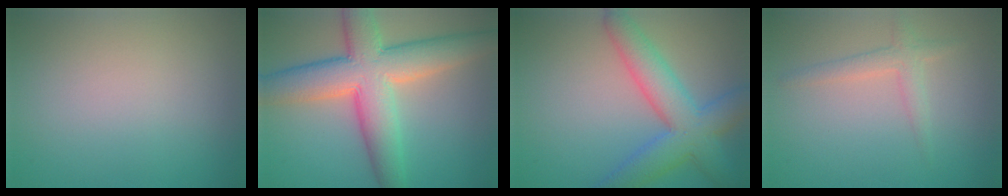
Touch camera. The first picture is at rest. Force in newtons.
{"total": 9.7, "press": 9.7, "slide": 0.4}
{"total": 6.8, "press": 6.8, "slide": 0.3}
{"total": 2.0, "press": 2.0, "slide": 0.1}